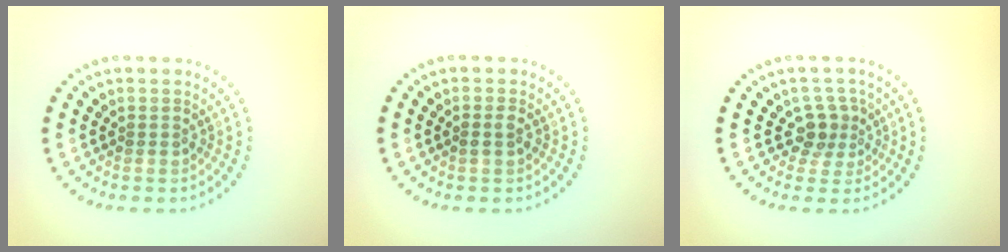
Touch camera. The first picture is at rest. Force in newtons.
{"total": 0.9, "press": 0.9, "slide": 0.2}
{"total": 2.3, "press": 1.8, "slide": 1.5}